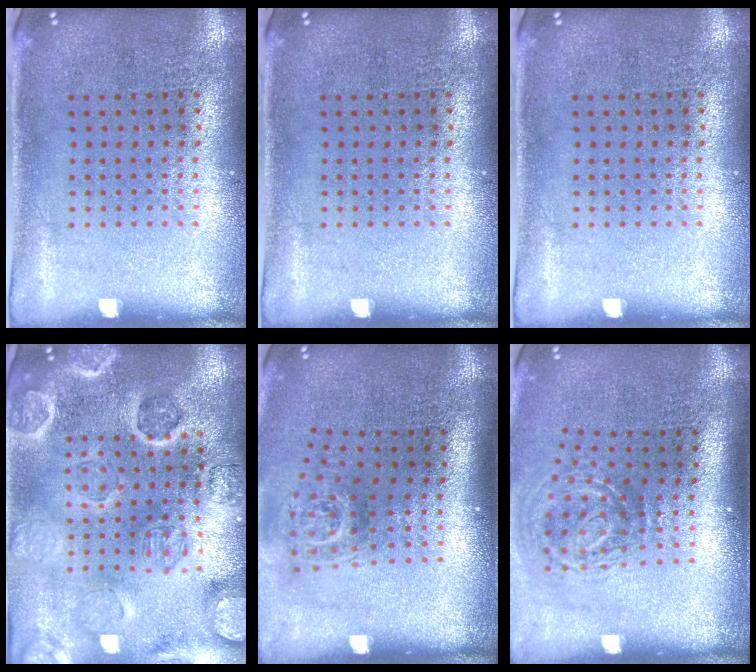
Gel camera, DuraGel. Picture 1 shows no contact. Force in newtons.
{"total": 0.0}
{"total": 0.0}
{"total": 2.7, "press": 2.7, "slide": 0.2}
{"total": 1.8, "press": 1.2, "slide": 1.3}
{"total": 2.0, "press": 1.3, "slide": 1.6}